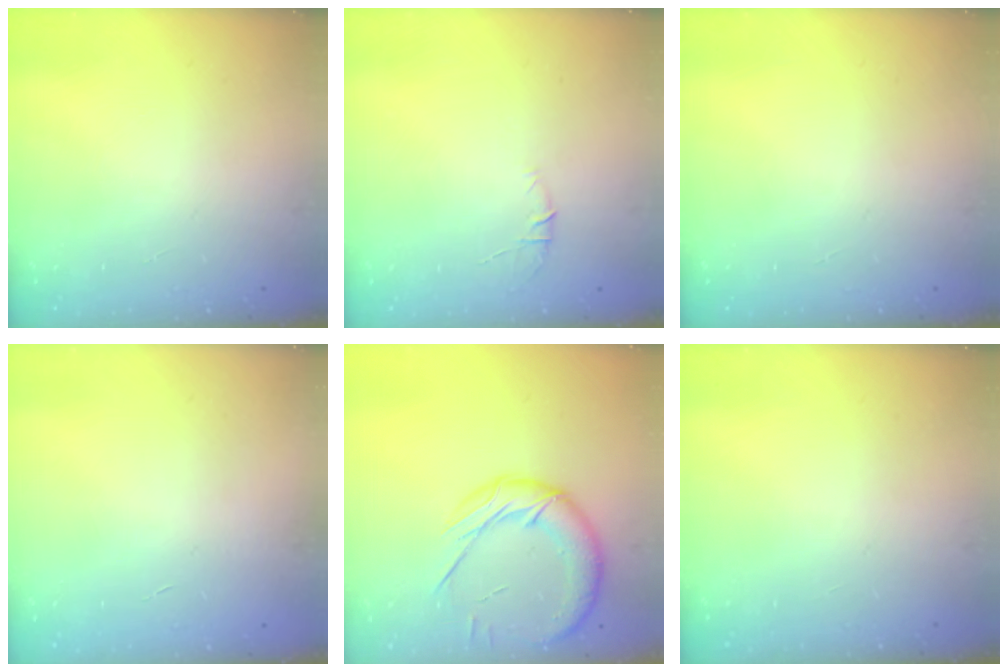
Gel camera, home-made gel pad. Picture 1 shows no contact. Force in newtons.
{"total": 4.8, "press": 4.7, "slide": 1.2}
{"total": 0.0}
{"total": 0.6, "press": 0.6, "slide": 0.2}
{"total": 18.4, "press": 18.2, "slide": 2.8}
{"total": 0.0}